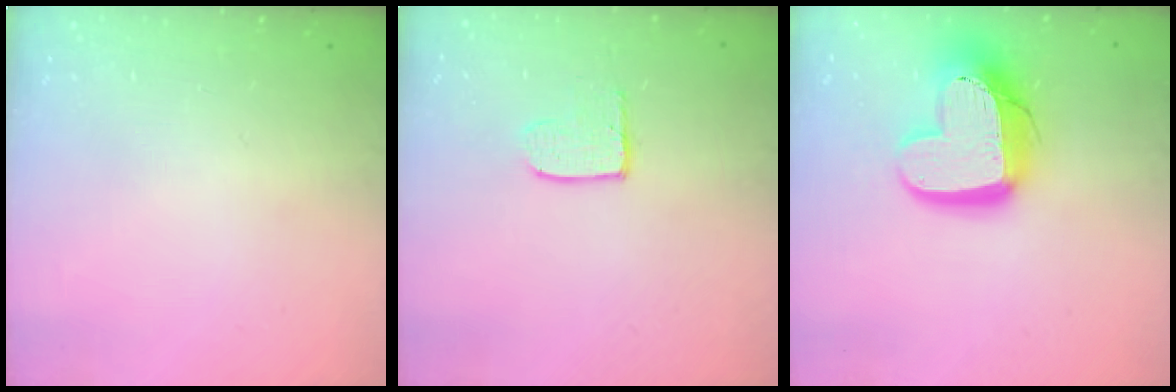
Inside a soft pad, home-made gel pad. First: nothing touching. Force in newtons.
{"total": 3.8, "press": 3.8, "slide": 0.4}
{"total": 16.6, "press": 16.6, "slide": 1.3}